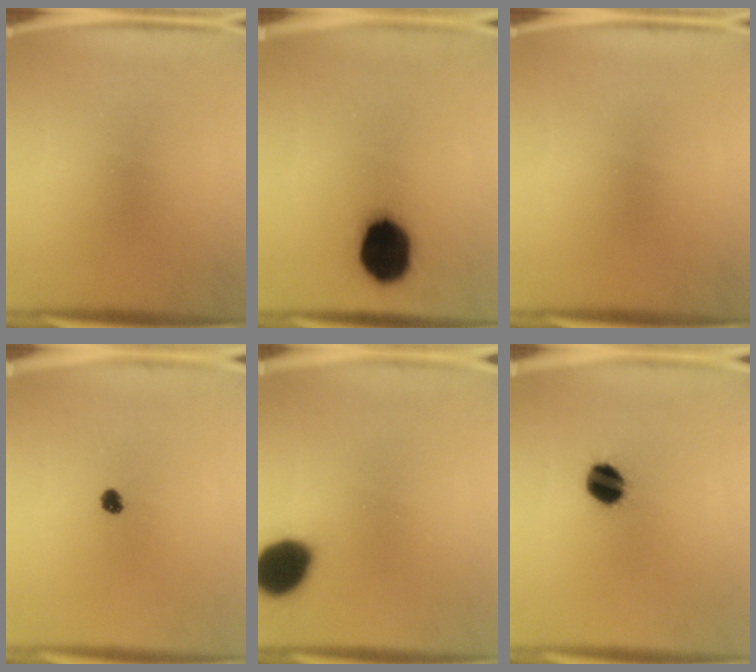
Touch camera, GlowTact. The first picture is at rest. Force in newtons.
{"total": 15.1}
{"total": 0.0}
{"total": 1.9}
{"total": 12.4}
{"total": 8.2}